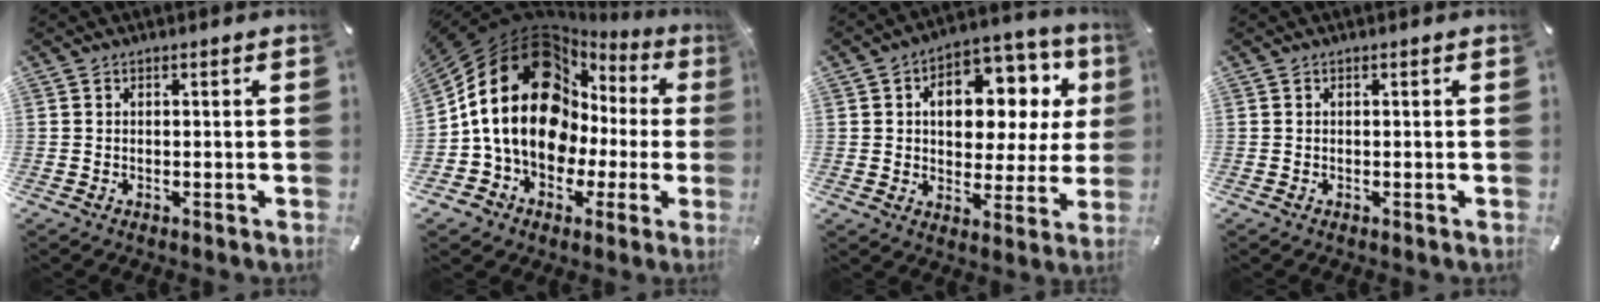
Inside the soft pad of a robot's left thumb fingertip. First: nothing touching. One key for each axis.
{"total": 24.5, "fx": 3.2, "fy": 18.7, "fz": 15.4, "tx": -0.322, "ty": -0.033, "tz": 0.065}
{"total": 14.2, "fx": 4.2, "fy": 9.4, "fz": 9.8, "tx": -0.135, "ty": -0.025, "tz": 0.072}
{"total": 0.0}